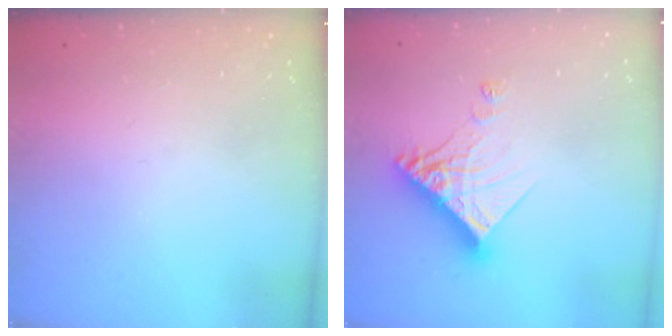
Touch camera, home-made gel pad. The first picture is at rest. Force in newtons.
{"total": 13.9, "press": 13.9, "slide": 1.1}